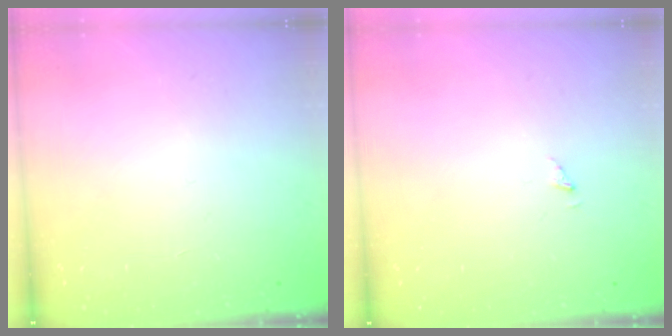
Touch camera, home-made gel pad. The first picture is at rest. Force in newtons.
{"total": 0.9, "press": 0.9, "slide": 0.1}